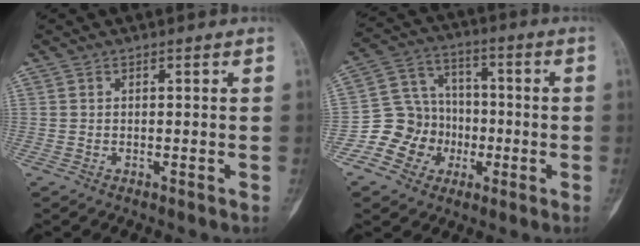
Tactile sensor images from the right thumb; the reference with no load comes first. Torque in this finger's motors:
{"motor_torque": [0.82, 0.38, 0.49, -0.34, 0.00]}